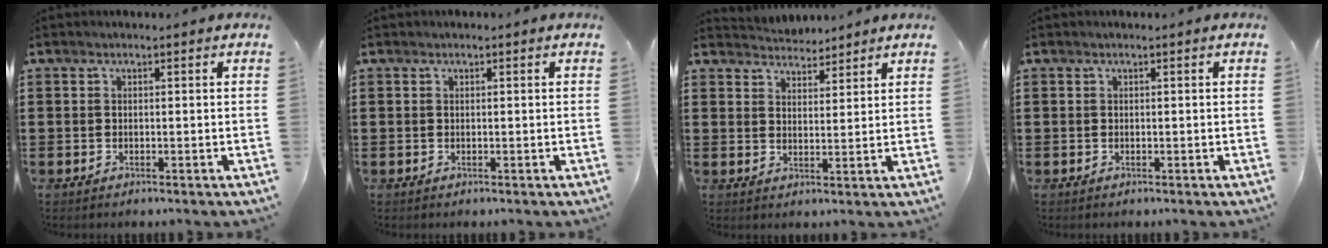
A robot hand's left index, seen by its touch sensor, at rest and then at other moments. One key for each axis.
{"total": 0.0}
{"total": 3.5, "fx": 3.5, "fy": 0.5, "fz": -0.4, "tx": -0.005, "ty": -0.011, "tz": 0.064}
{"total": 0.0}